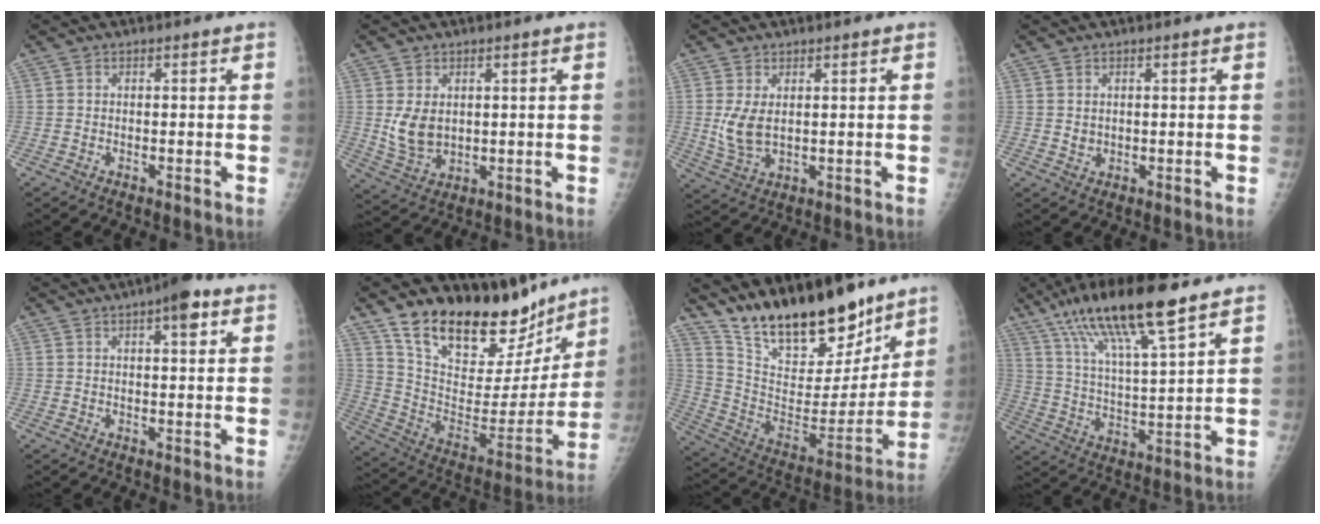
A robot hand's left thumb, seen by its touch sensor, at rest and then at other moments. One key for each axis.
{"total": 6.3, "fx": 1.0, "fy": 4.6, "fz": 4.2, "tx": -0.063, "ty": -0.015, "tz": 0.036}
{"total": 5.4, "fx": 1.1, "fy": 3.1, "fz": 4.3, "tx": -0.083, "ty": -0.013, "tz": 0.030}
{"total": 1.5, "fx": 0.4, "fy": 1.2, "fz": 0.7, "tx": -0.007, "ty": -0.004, "tz": 0.012}
{"total": 5.7, "fx": 2.9, "fy": 1.8, "fz": 4.6, "tx": -0.054, "ty": -0.004, "tz": 0.034}
{"total": 24.3, "fx": 19.4, "fy": 10.3, "fz": 10.5, "tx": -0.124, "ty": -0.105, "tz": 0.311}
{"total": 24.2, "fx": 18.9, "fy": 8.8, "fz": 12.1, "tx": -0.163, "ty": -0.095, "tz": 0.320}
{"total": 17.7, "fx": 11.6, "fy": 3.3, "fz": 13.0, "tx": -0.226, "ty": -0.040, "tz": 0.214}